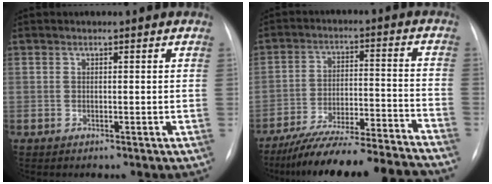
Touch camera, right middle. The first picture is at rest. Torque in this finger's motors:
{"motor_torque": [1.07, -1.07, 0.65, 0.21]}